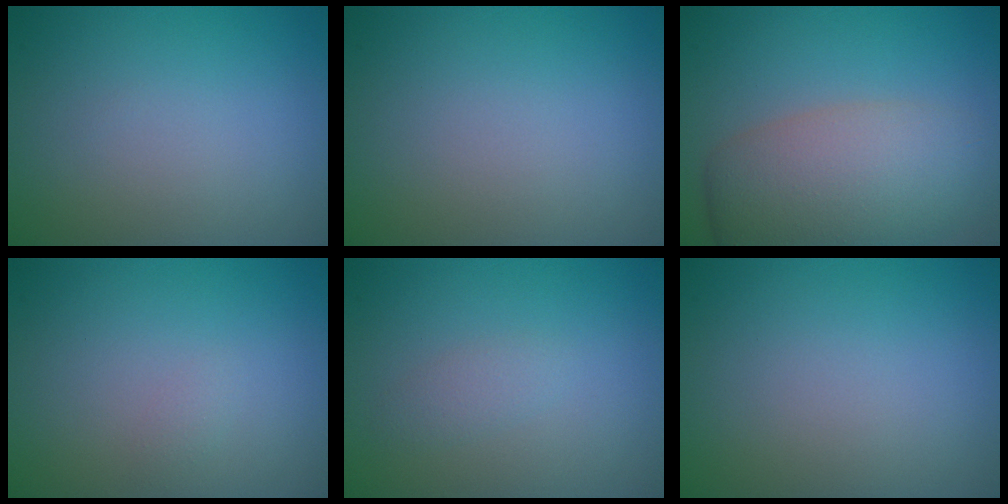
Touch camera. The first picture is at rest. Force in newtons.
{"total": 0.0}
{"total": 8.0, "press": 8.0, "slide": 0.4}
{"total": 0.5, "press": 0.5, "slide": 0.0}
{"total": 1.1, "press": 1.1, "slide": 0.1}
{"total": 0.0}